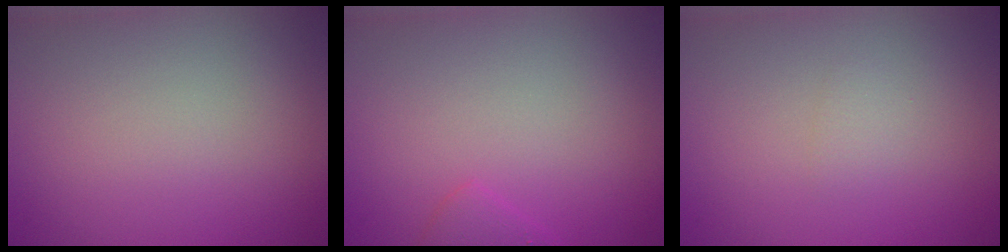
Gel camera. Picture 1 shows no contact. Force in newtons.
{"total": 1.2, "press": 1.2, "slide": 0.2}
{"total": 0.7, "press": 0.7, "slide": 0.0}